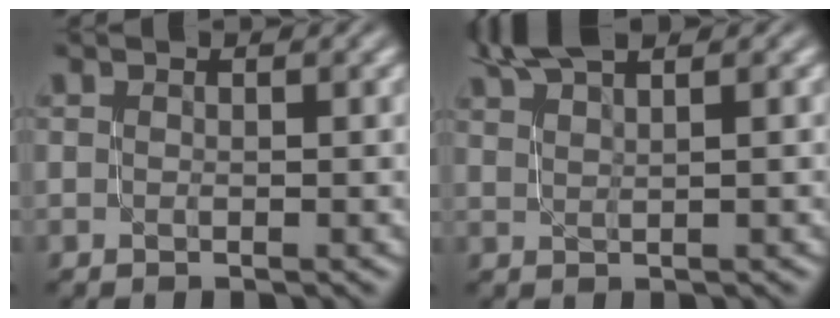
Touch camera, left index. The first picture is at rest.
{"total": 3.3, "force": [2.9, 0.4, 1.6], "torque": [-0.019, 0.007, 0.050]}